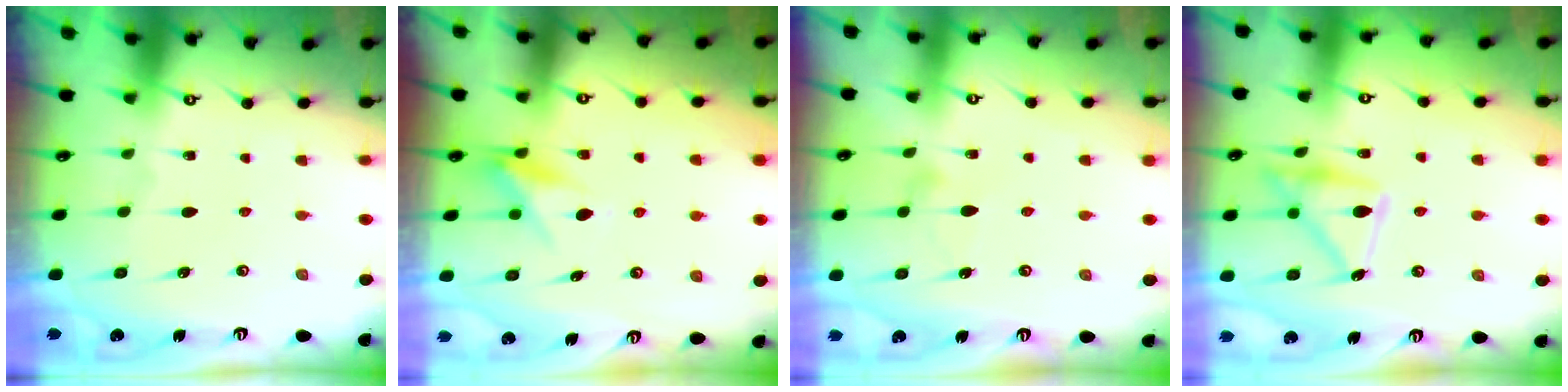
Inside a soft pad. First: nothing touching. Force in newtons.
{"total": 7.8, "press": 7.7, "slide": 1.1}
{"total": 7.1, "press": 7.1, "slide": 0.3}
{"total": 18.0, "press": 18.0, "slide": 1.1}